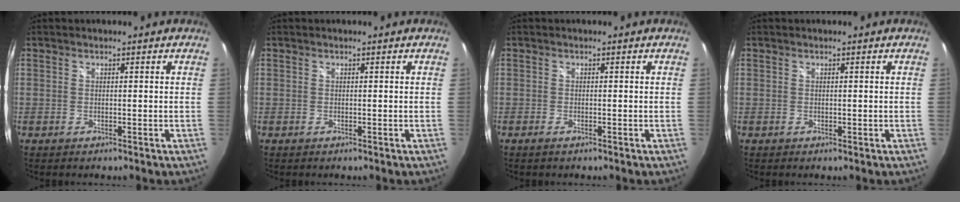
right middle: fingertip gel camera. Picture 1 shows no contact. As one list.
[{"total": 0.0}, {"total": 0.8, "force": [-0.6, 0.0, 0.5], "torque": [-0.010, -0.003, -0.012]}, {"total": 0.0}]